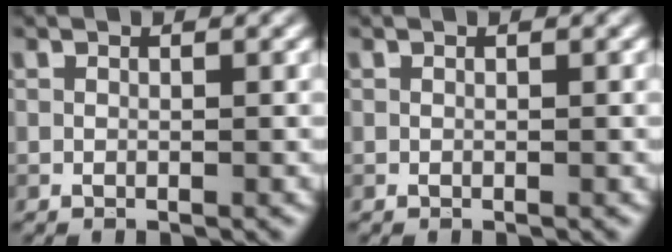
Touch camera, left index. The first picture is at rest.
{"total": 0.0}